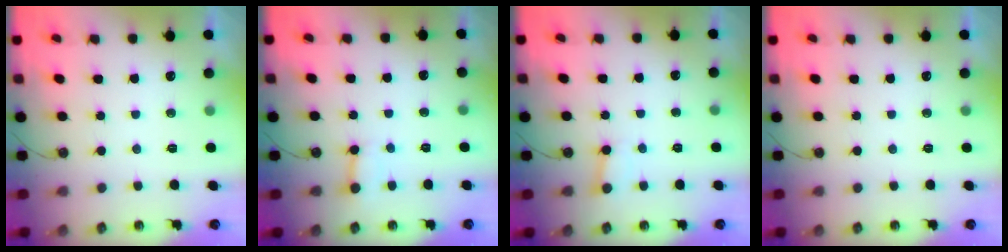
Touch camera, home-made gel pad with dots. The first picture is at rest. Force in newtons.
{"total": 3.1, "press": 3.1, "slide": 0.3}
{"total": 2.3, "press": 2.3, "slide": 0.2}
{"total": 0.0}